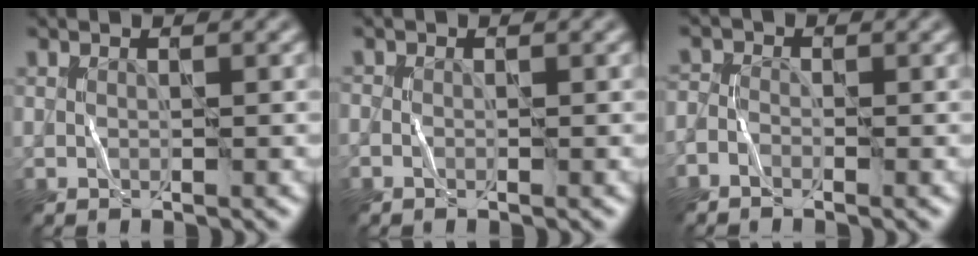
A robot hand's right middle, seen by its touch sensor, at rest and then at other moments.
{"total": 0.6, "force": [-0.4, 0.4, 0.2], "torque": [-0.006, -0.002, -0.008]}
{"total": 1.6, "force": [-1.3, 0.8, 0.6], "torque": [-0.012, 0.001, -0.030]}